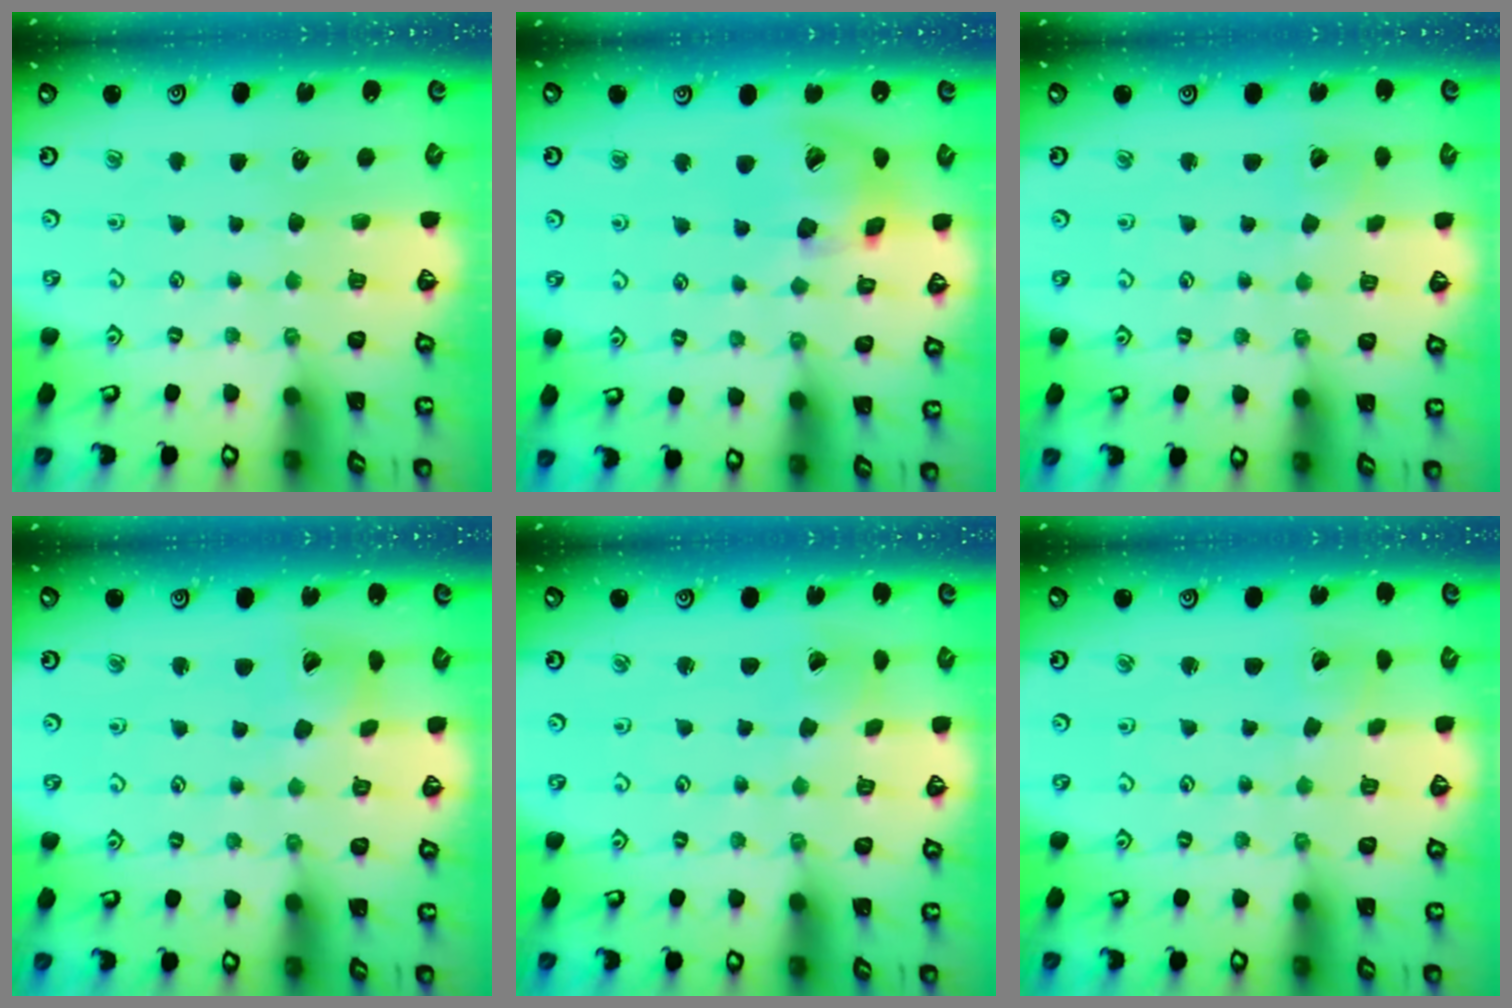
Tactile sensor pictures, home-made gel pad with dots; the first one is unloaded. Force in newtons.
{"total": 15.7, "press": 15.5, "slide": 2.3}
{"total": 2.8, "press": 2.8, "slide": 0.4}
{"total": 6.4, "press": 6.3, "slide": 0.9}
{"total": 2.2, "press": 2.2, "slide": 0.3}
{"total": 2.2, "press": 2.2, "slide": 0.1}